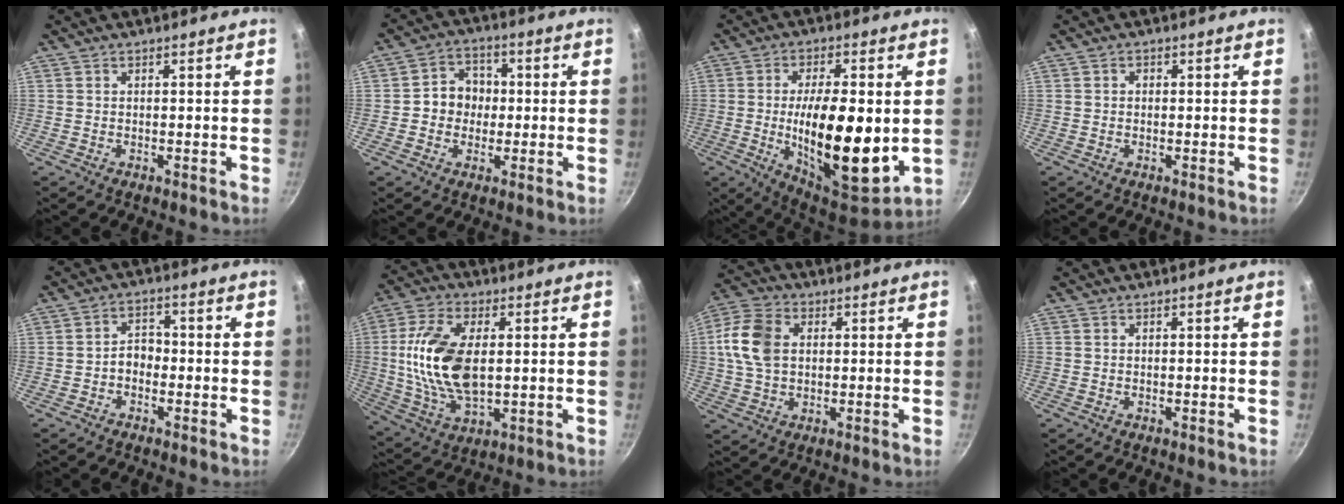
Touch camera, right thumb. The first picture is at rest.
{"total": 7.4, "force": [-0.1, 6.5, 3.5], "torque": [-0.016, 0.014, -0.014]}
{"total": 20.0, "force": [-1.2, 7.8, 18.3], "torque": [-0.281, -0.015, -0.013]}
{"total": 0.8, "force": [0.0, 0.7, 0.3], "torque": [-0.004, 0.005, -0.001]}
{"total": 3.9, "force": [-1.3, 2.9, 2.3], "torque": [-0.012, 0.024, -0.027]}
{"total": 16.6, "force": [1.4, 9.0, 13.9], "torque": [-0.262, 0.002, 0.029]}
{"total": 10.8, "force": [1.6, 7.5, 7.6], "torque": [-0.140, 0.013, 0.018]}
{"total": 0.0}